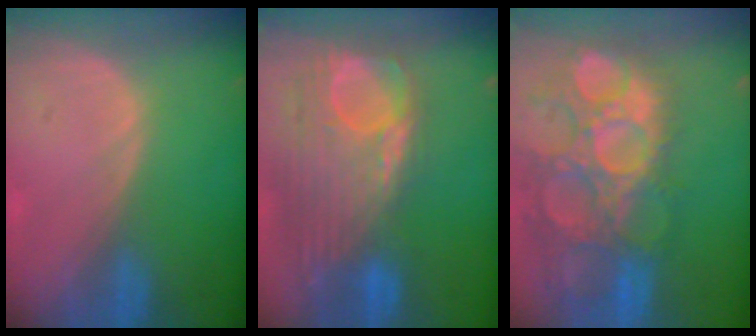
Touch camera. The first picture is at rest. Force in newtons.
{"total": 12.7, "press": 10.6, "slide": 6.9}
{"total": 15.2, "press": 12.6, "slide": 8.5}